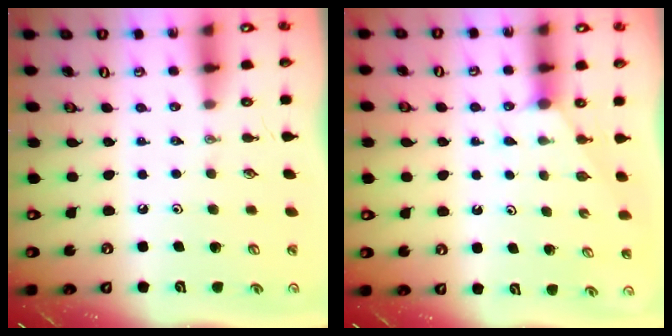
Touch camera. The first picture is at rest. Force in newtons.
{"total": 2.0, "press": 2.0, "slide": 0.2}